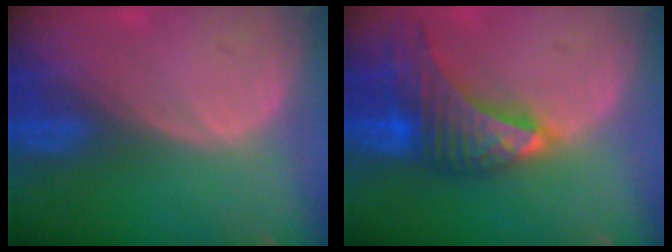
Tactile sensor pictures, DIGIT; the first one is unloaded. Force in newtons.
{"total": 9.8, "press": 8.7, "slide": 4.4}